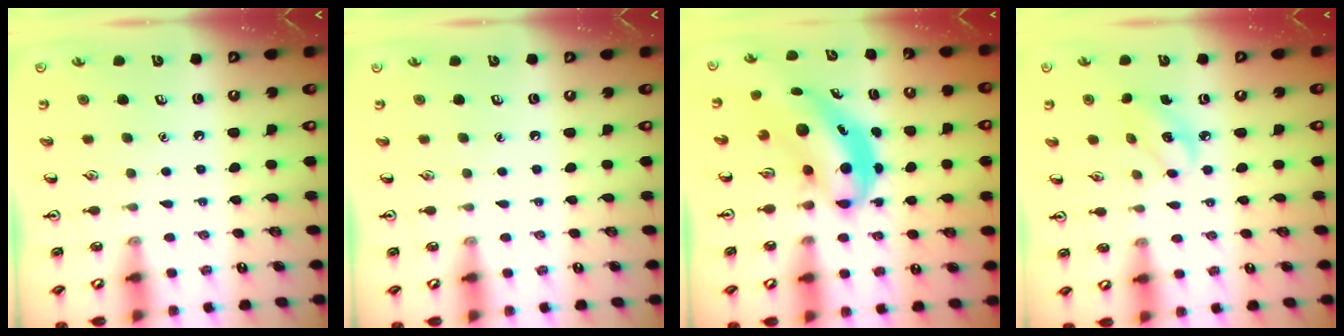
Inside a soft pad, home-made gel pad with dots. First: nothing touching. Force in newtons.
{"total": 0.0}
{"total": 6.3, "press": 6.1, "slide": 1.7}
{"total": 3.2, "press": 3.1, "slide": 0.8}